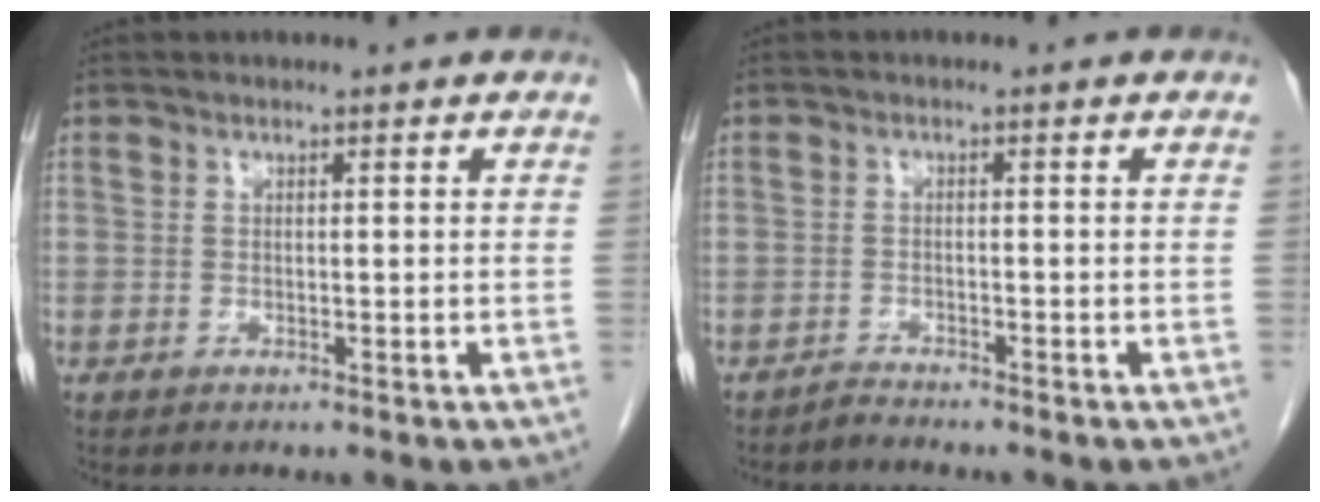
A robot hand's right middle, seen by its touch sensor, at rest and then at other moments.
{"total": 1.3, "force": [-1.3, -0.1, -0.4], "torque": [0.008, -0.006, -0.021]}